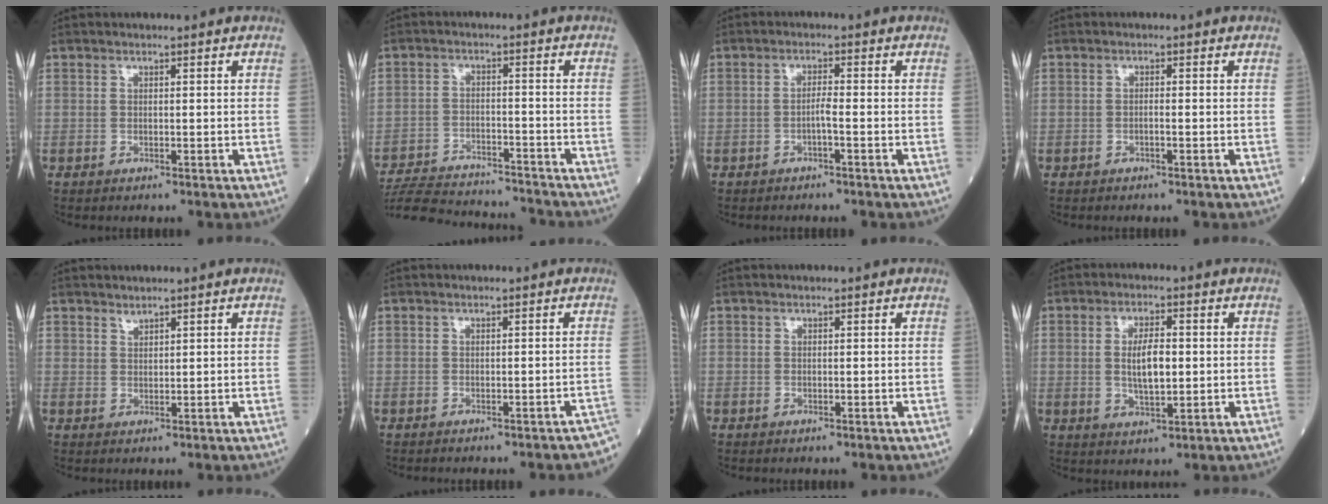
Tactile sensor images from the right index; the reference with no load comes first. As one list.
[{"total": 16.4, "force": [-15.6, 2.4, 4.4], "torque": [-0.095, -0.003, -0.233]}, {"total": 1.9, "force": [-0.9, -0.1, 1.7], "torque": [-0.030, 0.001, -0.020]}, {"total": 0.9, "force": [-0.4, 0.0, 0.7], "torque": [-0.013, 0.002, -0.009]}, {"total": 1.0, "force": [1.0, 0.1, 0.1], "torque": [-0.003, -0.003, 0.018]}, {"total": 8.4, "force": [-7.7, 2.0, 2.7], "torque": [-0.019, 0.001, -0.077]}, {"total": 0.0}, {"total": 5.8, "force": [0.2, 1.9, 5.5], "torque": [-0.105, 0.001, 0.005]}]